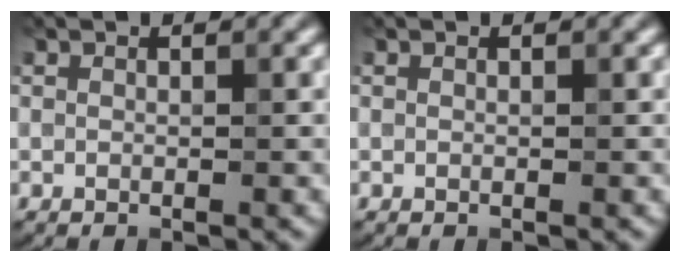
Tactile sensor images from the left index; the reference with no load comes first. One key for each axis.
{"total": 0.0}